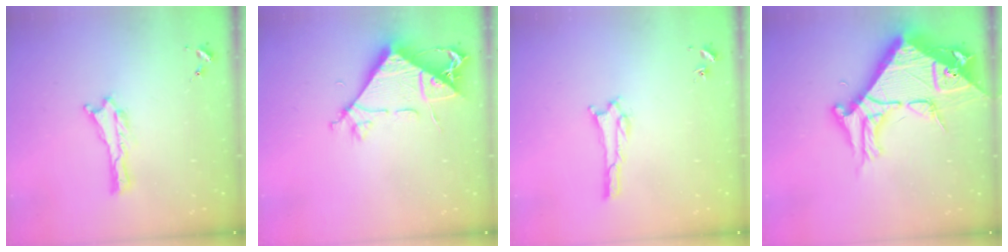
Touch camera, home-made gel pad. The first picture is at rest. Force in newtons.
{"total": 7.7, "press": 7.6, "slide": 1.2}
{"total": 1.5, "press": 1.5, "slide": 0.2}
{"total": 13.0, "press": 12.9, "slide": 1.4}